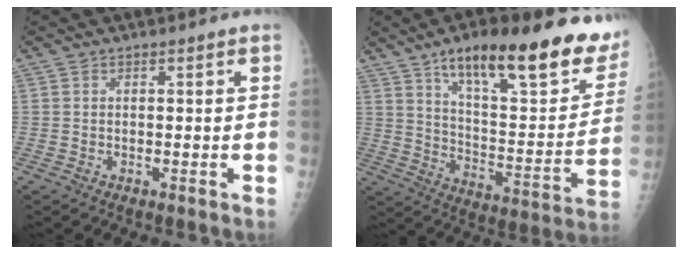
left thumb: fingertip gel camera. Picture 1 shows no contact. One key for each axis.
{"total": 26.3, "fx": 17.3, "fy": 8.1, "fz": 18.1, "tx": -0.218, "ty": -0.061, "tz": 0.260}